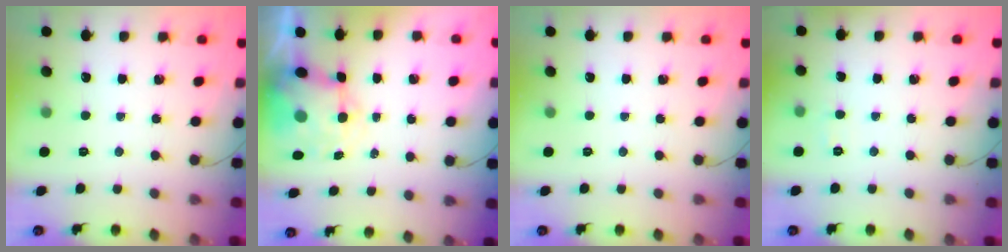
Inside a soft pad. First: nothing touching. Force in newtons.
{"total": 8.3, "press": 8.0, "slide": 2.1}
{"total": 0.0}
{"total": 4.1, "press": 4.0, "slide": 1.0}